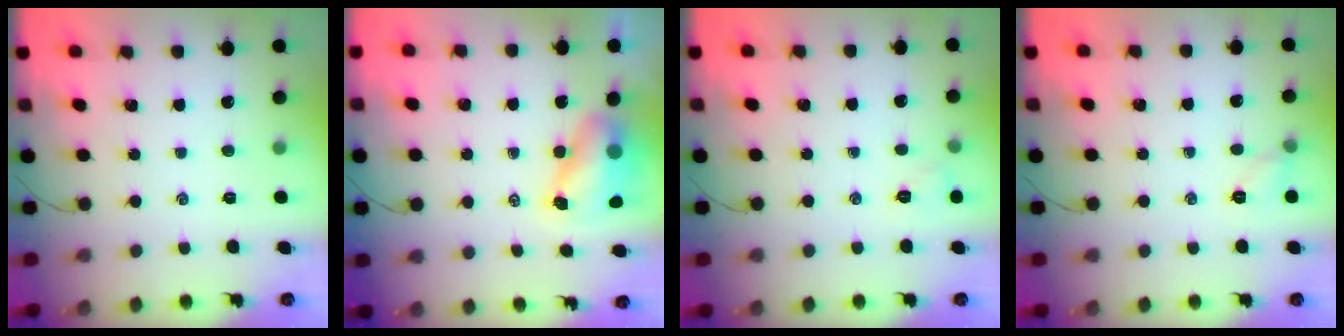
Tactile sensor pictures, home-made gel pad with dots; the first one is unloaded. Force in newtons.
{"total": 7.8, "press": 7.7, "slide": 1.4}
{"total": 5.1, "press": 5.0, "slide": 1.2}
{"total": 5.7, "press": 5.5, "slide": 1.5}